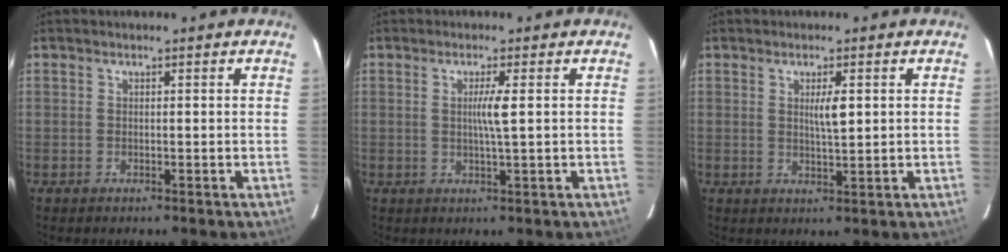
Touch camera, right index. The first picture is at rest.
{"total": 2.9, "force": [0.4, -0.5, 2.9], "torque": [-0.055, -0.004, 0.005]}
{"total": 2.9, "force": [0.8, 0.4, 2.8], "torque": [-0.048, -0.003, 0.012]}